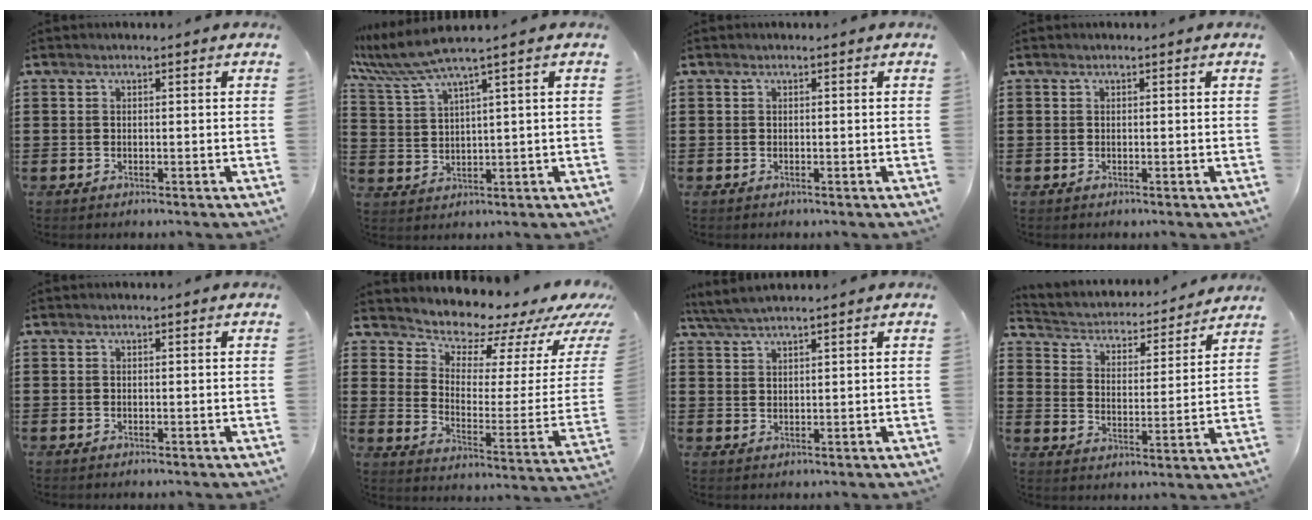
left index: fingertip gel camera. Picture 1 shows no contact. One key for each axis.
{"total": 5.5, "fx": 3.9, "fy": -0.2, "fz": 3.8, "tx": -0.097, "ty": -0.017, "tz": 0.063}
{"total": 0.0}
{"total": 0.0}
{"total": 0.0}
{"total": 7.3, "fx": 7.0, "fy": 2.0, "fz": 0.5, "tx": -0.030, "ty": -0.074, "tz": 0.116}
{"total": 3.3, "fx": 2.9, "fy": 0.0, "fz": 1.5, "tx": -0.036, "ty": 0.000, "tz": 0.056}
{"total": 2.7, "fx": 2.6, "fy": 0.7, "fz": 0.3, "tx": -0.026, "ty": -0.029, "tz": 0.033}